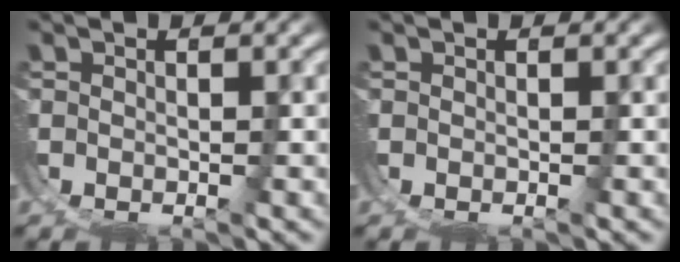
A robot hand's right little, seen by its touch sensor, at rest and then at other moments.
{"total": 0.0}